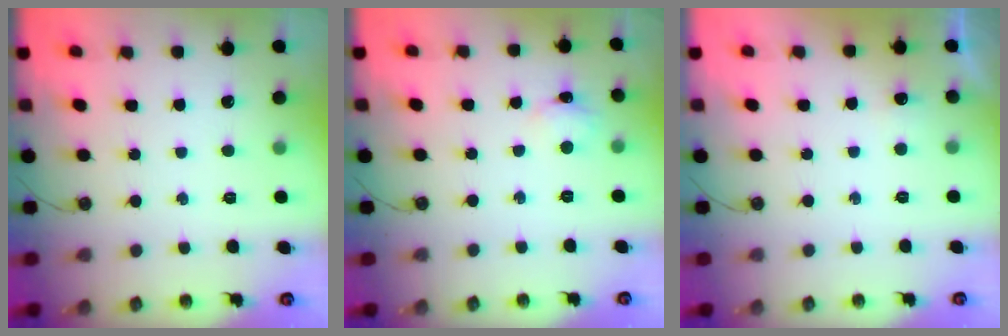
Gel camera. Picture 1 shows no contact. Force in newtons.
{"total": 5.3, "press": 5.3, "slide": 0.8}
{"total": 3.8, "press": 3.7, "slide": 0.8}